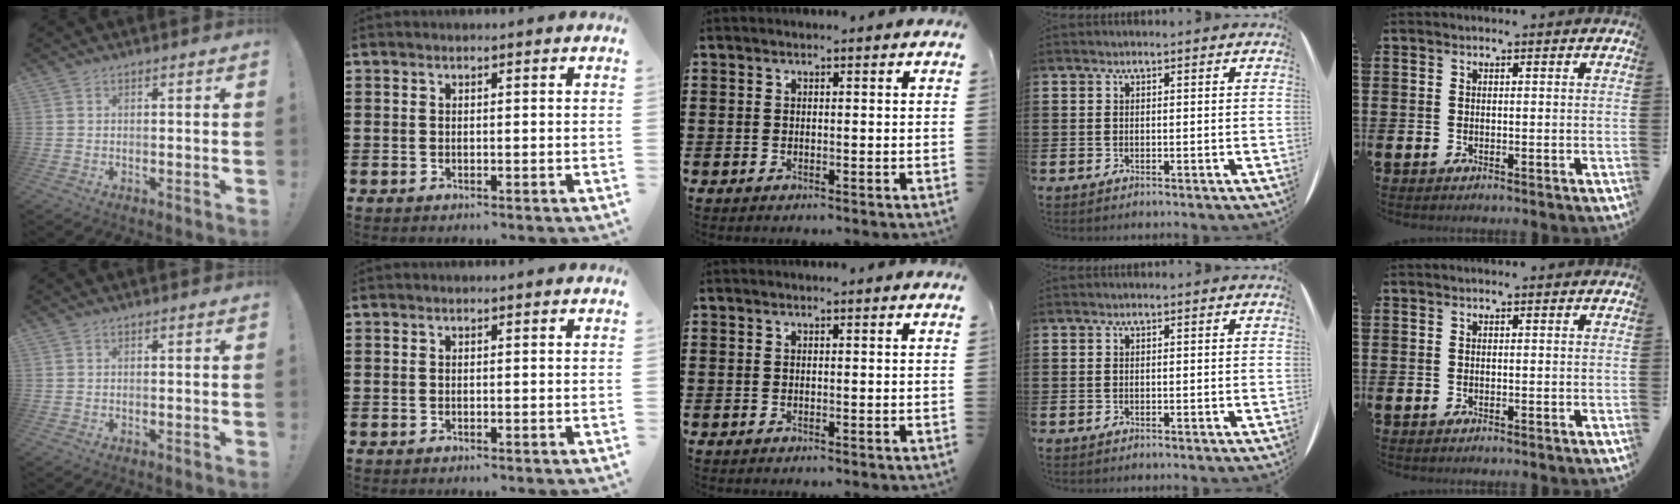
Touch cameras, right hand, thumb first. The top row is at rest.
{}